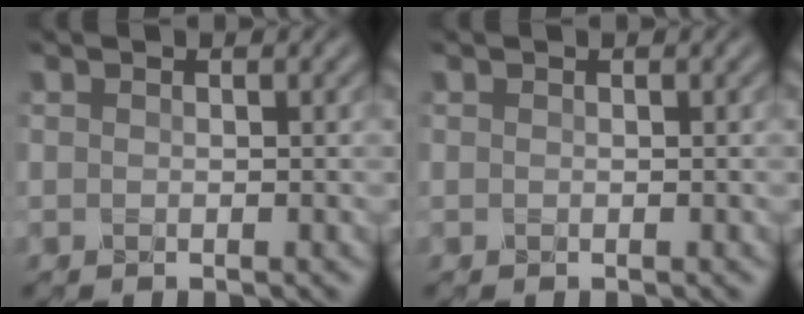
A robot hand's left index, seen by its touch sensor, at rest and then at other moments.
{"total": 0.0}